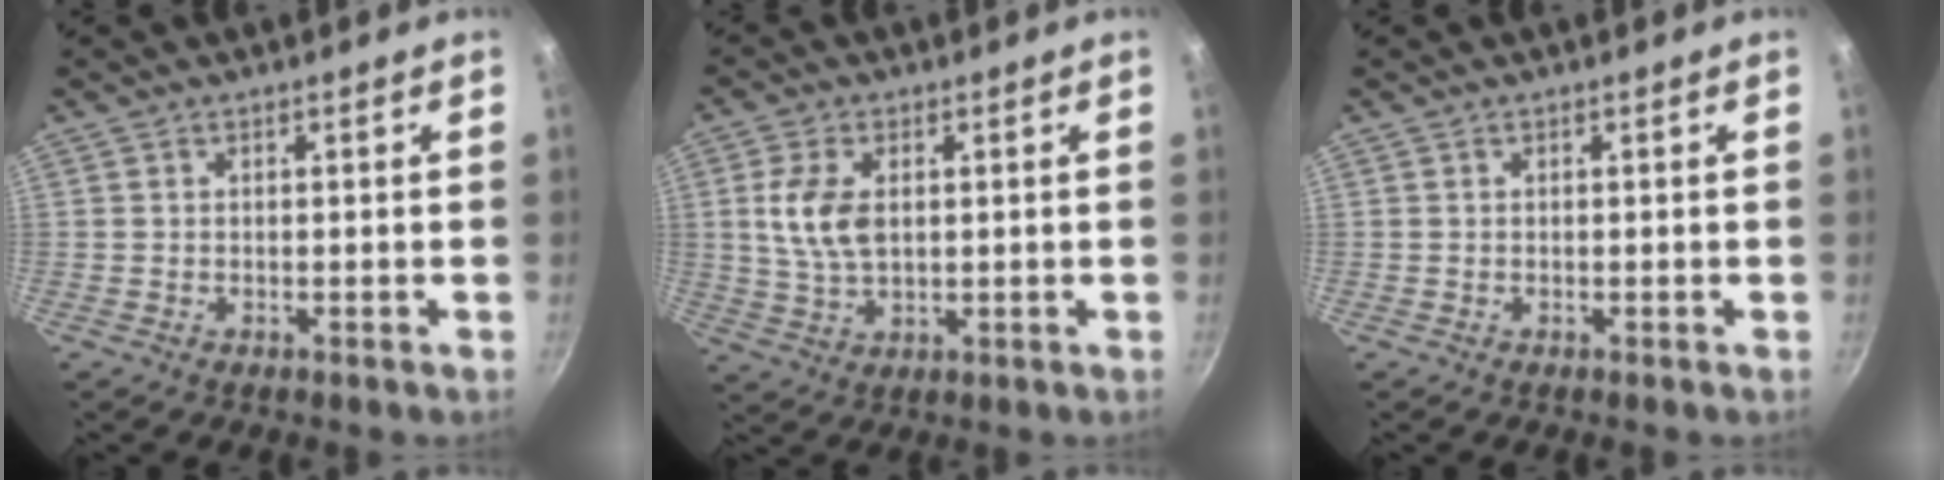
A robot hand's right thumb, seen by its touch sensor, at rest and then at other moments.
{"total": 8.3, "force": [1.5, 4.9, 6.6], "torque": [-0.126, -0.006, 0.028]}
{"total": 0.0}